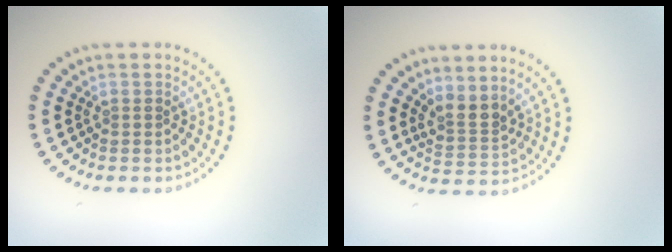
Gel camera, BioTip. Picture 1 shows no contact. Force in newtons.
{"total": 2.6, "press": 1.9, "slide": 1.7}